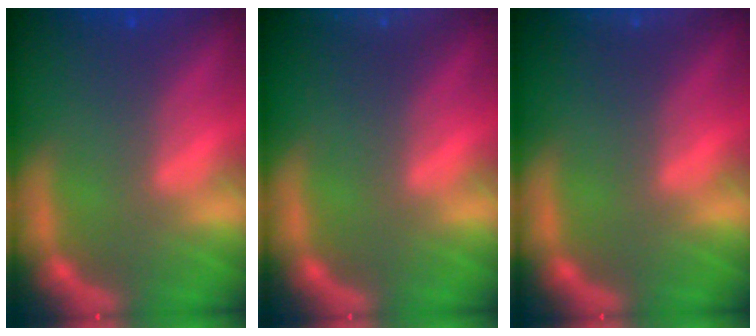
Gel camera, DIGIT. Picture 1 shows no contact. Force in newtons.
{"total": 3.5}
{"total": 2.4}